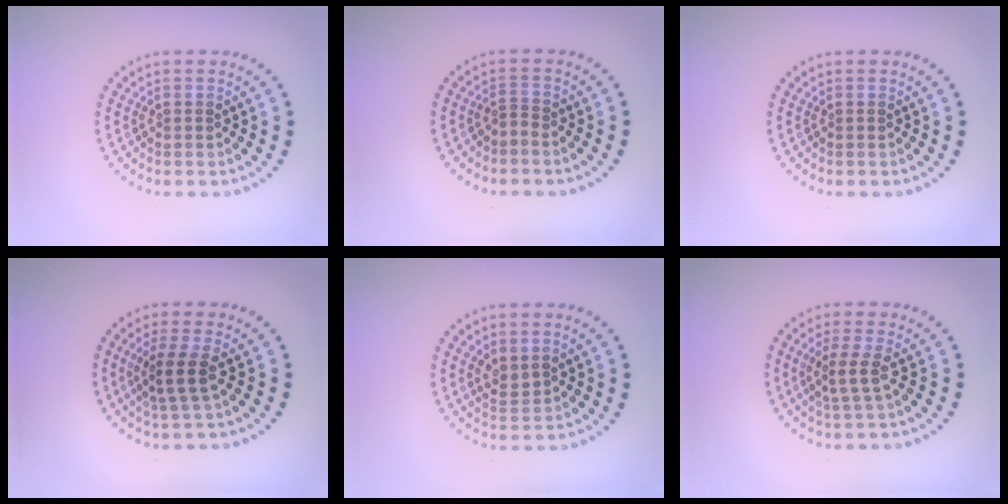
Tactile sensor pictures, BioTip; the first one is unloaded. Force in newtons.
{"total": 0.6, "press": 0.1, "slide": 0.6}
{"total": 0.0}
{"total": 2.7, "press": 2.1, "slide": 1.7}
{"total": 1.4, "press": 1.3, "slide": 0.6}
{"total": 2.1, "press": 1.7, "slide": 1.2}